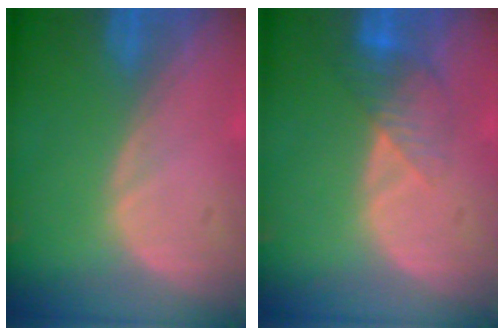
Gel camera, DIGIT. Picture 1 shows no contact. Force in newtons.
{"total": 4.2, "press": 4.1, "slide": 0.8}